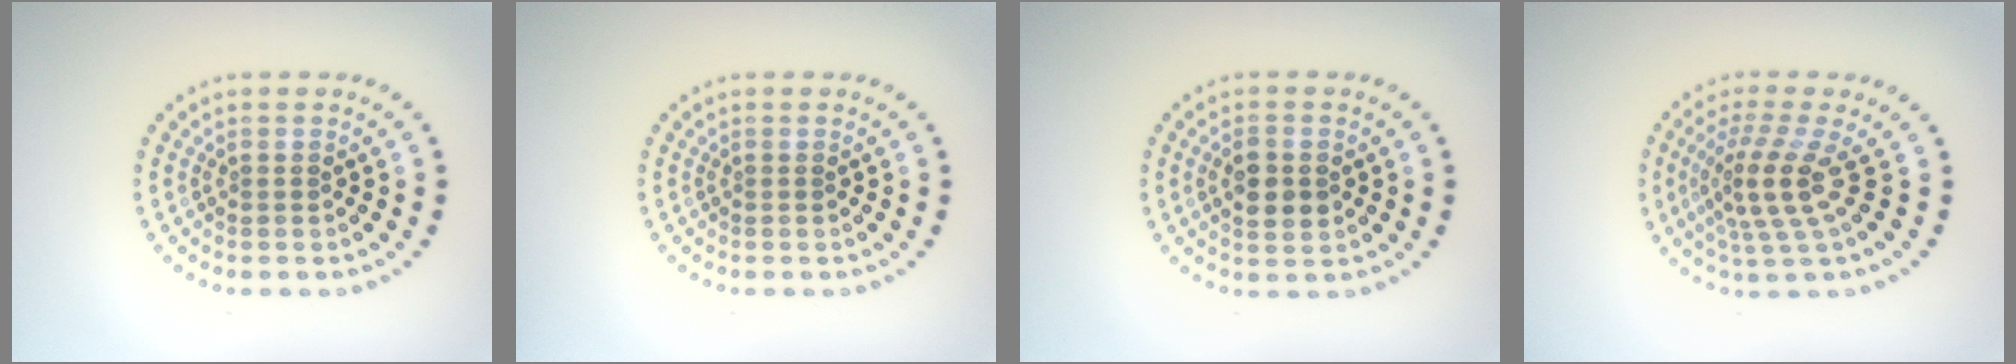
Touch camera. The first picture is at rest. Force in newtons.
{"total": 0.0}
{"total": 3.1, "press": 3.1, "slide": 0.2}
{"total": 4.0, "press": 2.7, "slide": 2.9}